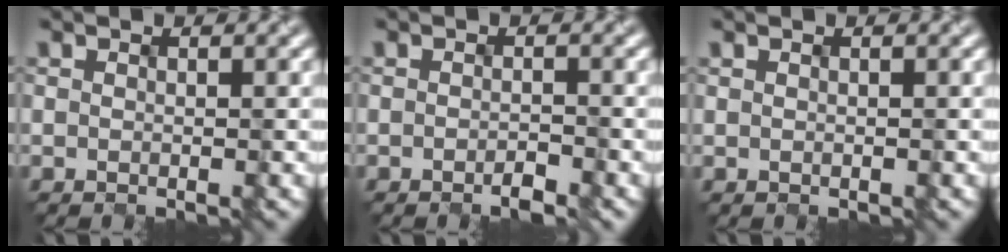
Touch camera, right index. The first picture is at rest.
{"total": 1.2, "force": [-1.0, 0.1, 0.7], "torque": [-0.013, -0.002, -0.014]}
{"total": 0.0}